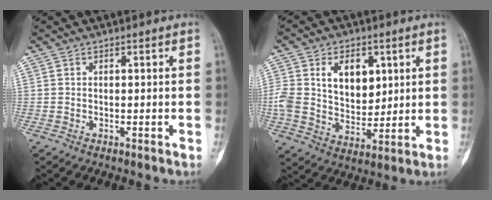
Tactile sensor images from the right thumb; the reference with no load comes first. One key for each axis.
{"total": 13.6, "fx": 3.7, "fy": 9.2, "fz": 9.4, "tx": -0.143, "ty": -0.013, "tz": 0.077}